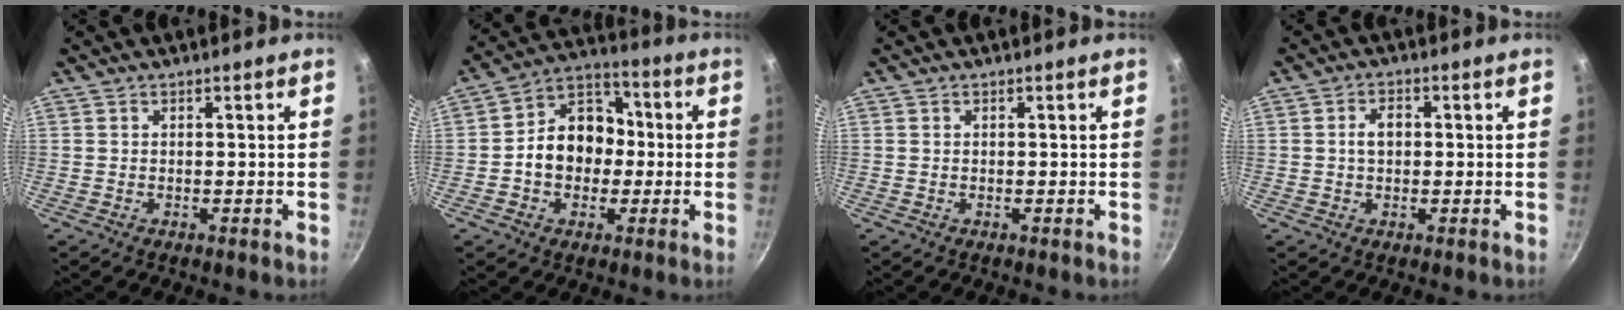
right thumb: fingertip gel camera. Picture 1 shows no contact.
{"total": 12.9, "force": [-0.9, 10.3, 7.7], "torque": [-0.076, 0.033, -0.033]}
{"total": 0.0}
{"total": 3.4, "force": [0.2, 2.4, 2.4], "torque": [-0.027, 0.010, 0.001]}